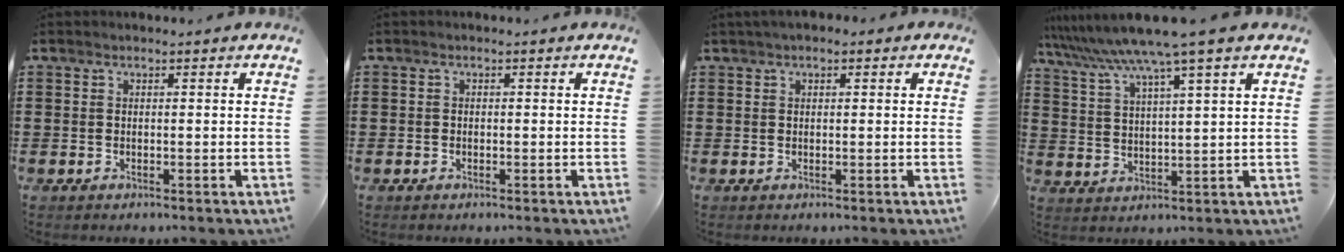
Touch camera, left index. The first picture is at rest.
{"total": 0.5, "force": [-0.4, 0.4, 0.1], "torque": [-0.004, 0.000, -0.007]}
{"total": 1.2, "force": [0.4, 0.6, 0.9], "torque": [-0.017, 0.006, 0.007]}
{"total": 7.3, "force": [5.8, -0.9, 4.4], "torque": [-0.104, -0.036, 0.095]}